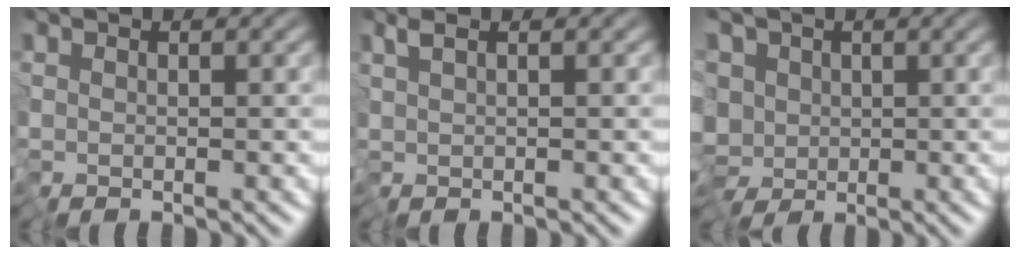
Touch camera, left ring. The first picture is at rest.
{"total": 1.0, "force": [0.2, 0.2, 0.9], "torque": [-0.022, 0.000, 0.006]}
{"total": 7.6, "force": [-2.1, 5.9, 4.2], "torque": [-0.056, -0.011, -0.049]}